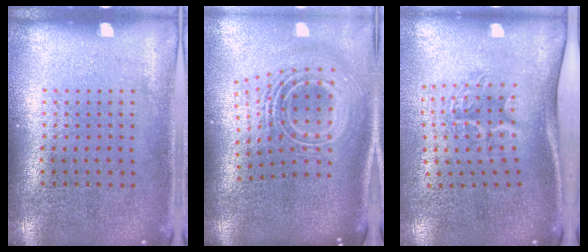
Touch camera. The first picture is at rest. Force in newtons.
{"total": 2.8, "press": 1.9, "slide": 2.0}
{"total": 1.9, "press": 1.2, "slide": 1.4}